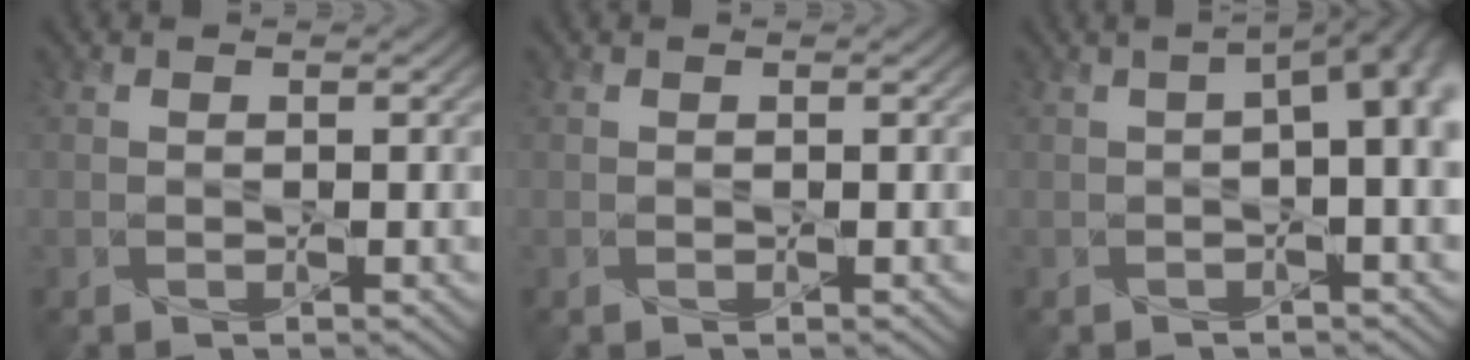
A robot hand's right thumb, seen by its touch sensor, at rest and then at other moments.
{"total": 0.0}
{"total": 8.6, "force": [0.3, 3.6, 7.8], "torque": [-0.123, 0.002, 0.007]}